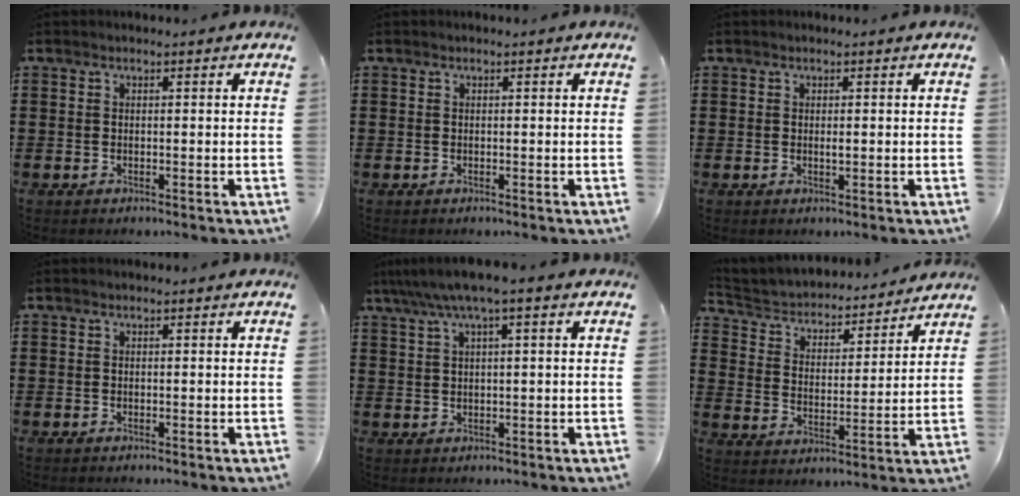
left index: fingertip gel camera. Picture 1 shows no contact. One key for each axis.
{"total": 0.0}
{"total": 0.8, "fx": 0.1, "fy": 0.2, "fz": 0.8, "tx": -0.016, "ty": -0.002, "tz": 0.003}
{"total": 0.0}
{"total": 3.7, "fx": 1.6, "fy": 0.1, "fz": 3.3, "tx": -0.066, "ty": 0.004, "tz": 0.026}
{"total": 3.7, "fx": 3.6, "fy": 1.0, "fz": 0.4, "tx": -0.033, "ty": -0.029, "tz": 0.053}